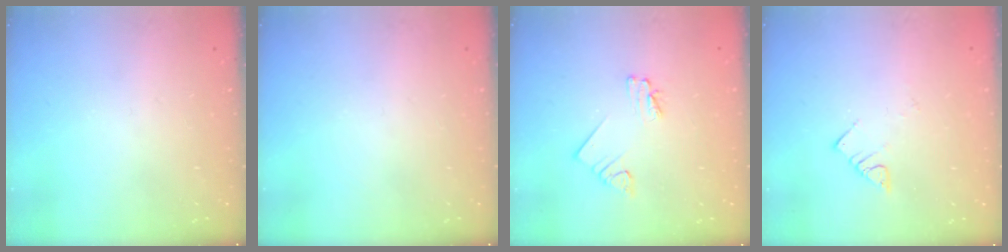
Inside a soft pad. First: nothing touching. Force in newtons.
{"total": 0.0}
{"total": 2.5, "press": 2.5, "slide": 0.2}
{"total": 3.9, "press": 3.8, "slide": 0.4}